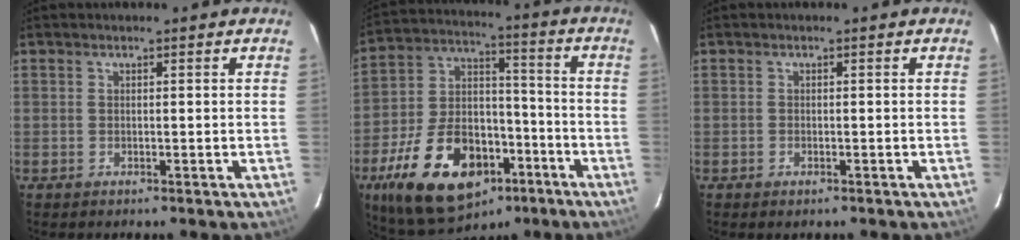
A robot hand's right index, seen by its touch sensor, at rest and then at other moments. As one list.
[{"total": 23.3, "force": [-12.2, 13.6, 14.4], "torque": [-0.300, 0.013, -0.184]}, {"total": 0.9, "force": [-0.6, 0.6, 0.4], "torque": [-0.006, -0.001, -0.011]}]